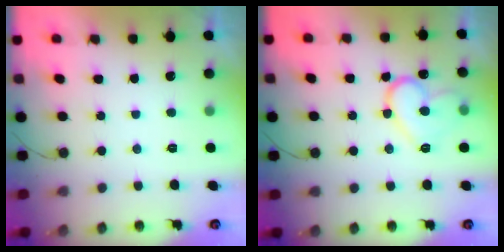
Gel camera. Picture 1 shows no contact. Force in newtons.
{"total": 13.4, "press": 13.4, "slide": 1.0}